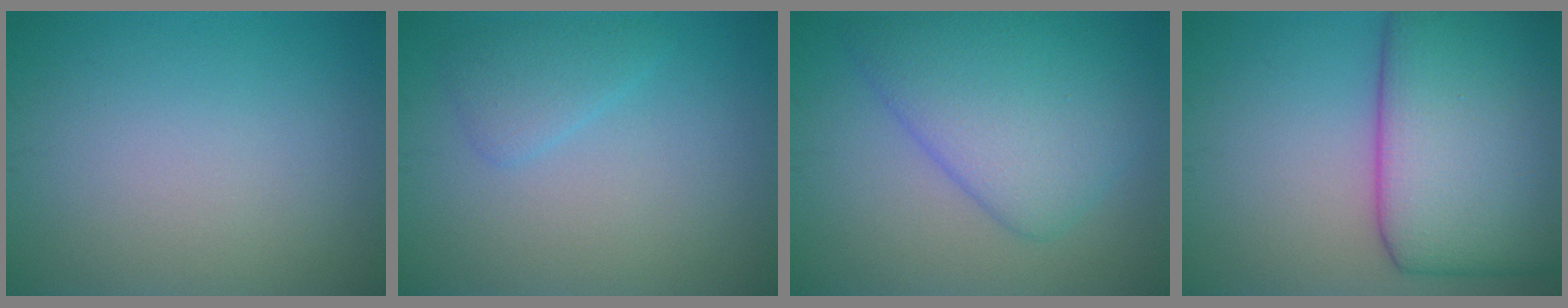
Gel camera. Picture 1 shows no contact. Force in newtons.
{"total": 2.0, "press": 2.0, "slide": 0.2}
{"total": 7.2, "press": 7.2, "slide": 0.3}
{"total": 14.6, "press": 14.6, "slide": 0.3}